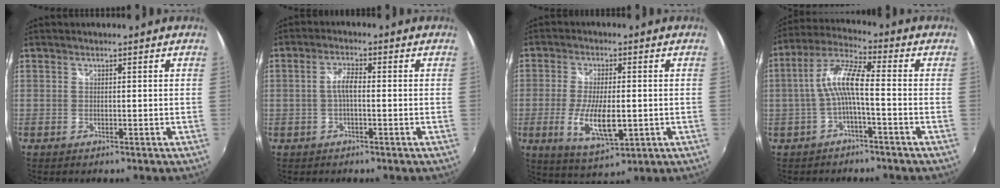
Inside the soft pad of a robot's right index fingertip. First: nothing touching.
{"total": 3.4, "force": [-0.7, 0.9, 3.2], "torque": [-0.067, 0.010, -0.013]}
{"total": 10.2, "force": [-2.2, 3.6, 9.3], "torque": [-0.185, -0.020, -0.034]}
{"total": 8.0, "force": [-1.5, 1.3, 7.7], "torque": [-0.175, 0.018, -0.027]}